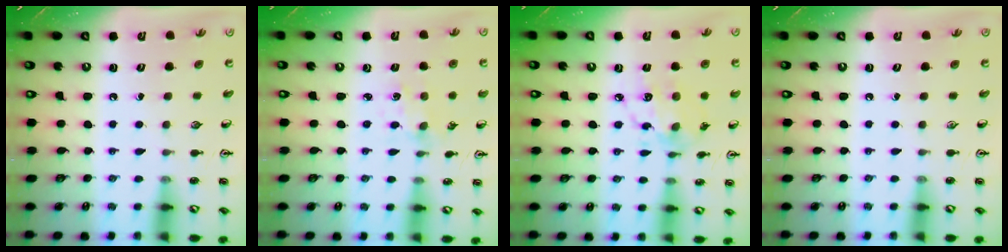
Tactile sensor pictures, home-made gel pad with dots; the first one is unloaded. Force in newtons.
{"total": 1.1, "press": 1.0, "slide": 0.2}
{"total": 11.2, "press": 11.2, "slide": 0.7}
{"total": 0.0}